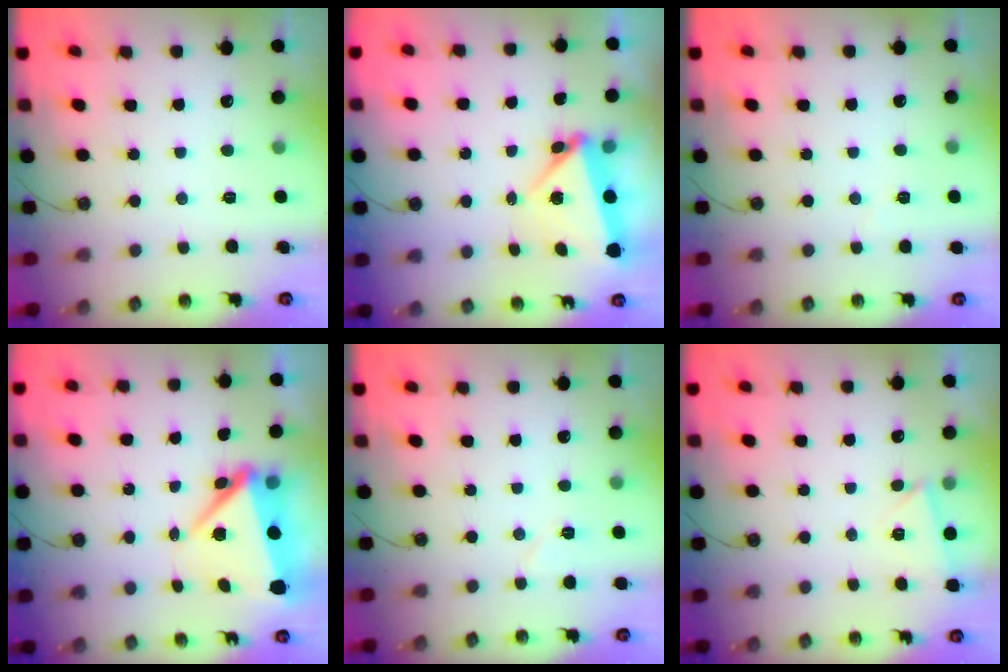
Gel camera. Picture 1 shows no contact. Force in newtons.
{"total": 7.6, "press": 4.7, "slide": 6.0}
{"total": 1.6, "press": 1.4, "slide": 0.6}
{"total": 7.9, "press": 7.9, "slide": 0.7}
{"total": 5.8, "press": 5.5, "slide": 2.1}
{"total": 2.9, "press": 2.8, "slide": 0.6}